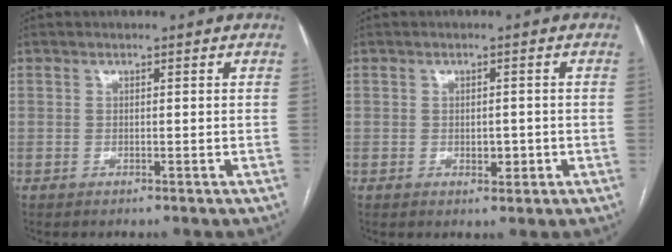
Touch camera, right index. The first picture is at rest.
{"total": 2.3, "force": [-0.6, 1.2, 1.8], "torque": [-0.026, 0.001, -0.003]}